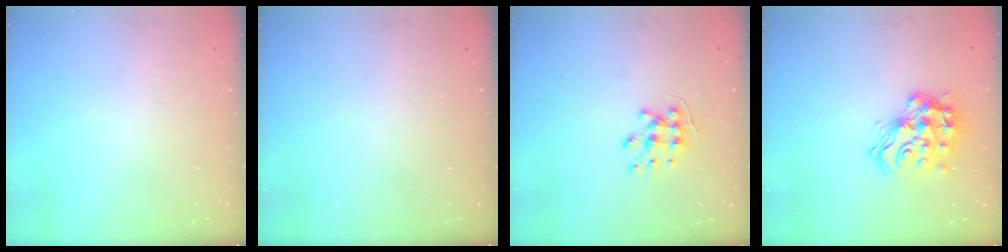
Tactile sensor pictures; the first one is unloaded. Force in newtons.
{"total": 0.0}
{"total": 7.8, "press": 7.8, "slide": 0.7}
{"total": 17.1, "press": 17.1, "slide": 1.3}